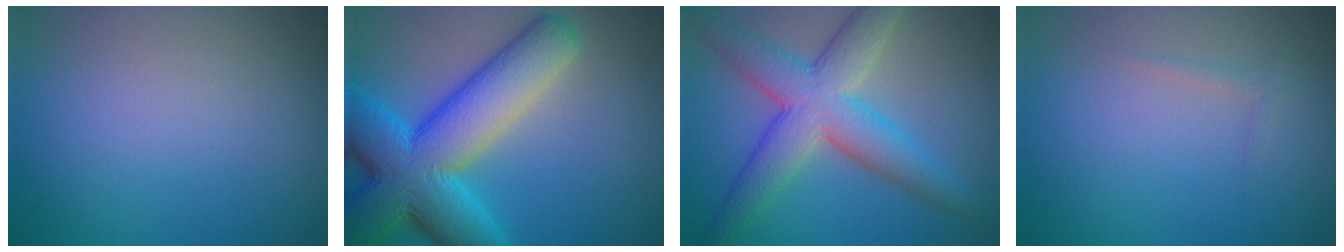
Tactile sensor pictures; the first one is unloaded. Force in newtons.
{"total": 11.8, "press": 11.8, "slide": 0.4}
{"total": 7.5, "press": 7.5, "slide": 0.3}
{"total": 0.6, "press": 0.6, "slide": 0.1}